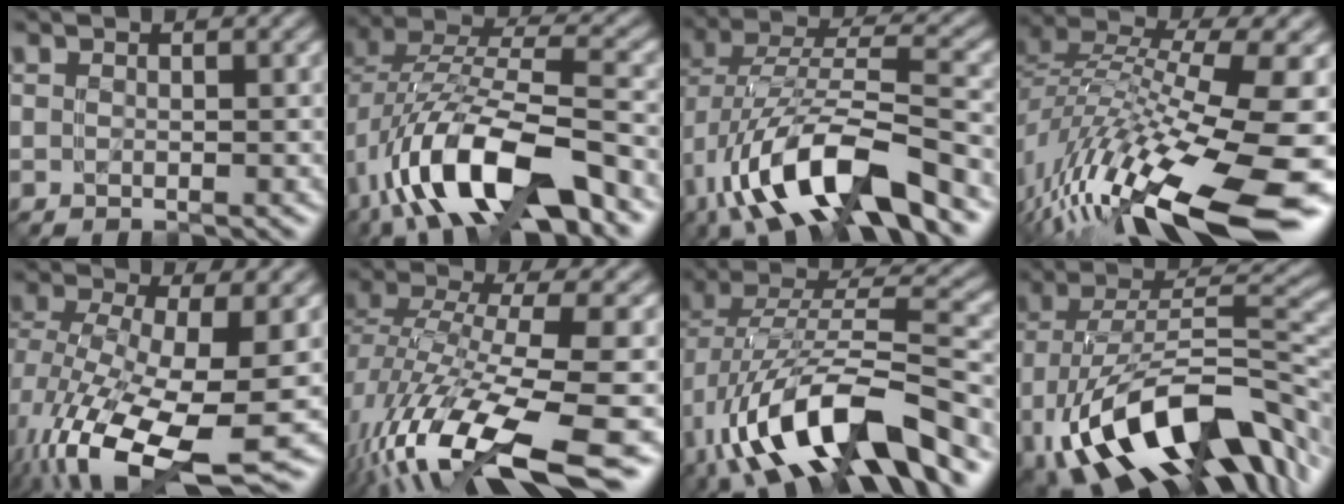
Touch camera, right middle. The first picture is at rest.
{"total": 13.4, "force": [-5.9, 5.1, 10.9], "torque": [-0.210, 0.003, -0.099]}
{"total": 11.7, "force": [-5.9, 4.0, 9.3], "torque": [-0.183, 0.002, -0.105]}
{"total": 15.2, "force": [-6.5, 4.5, 13.0], "torque": [-0.254, 0.011, -0.112]}
{"total": 12.1, "force": [-4.5, 5.2, 10.0], "torque": [-0.205, -0.033, -0.057]}
{"total": 12.2, "force": [-6.1, 3.2, 10.0], "torque": [-0.197, -0.007, -0.093]}
{"total": 12.9, "force": [-6.2, 4.9, 10.2], "torque": [-0.196, 0.000, -0.105]}
{"total": 15.1, "force": [-7.1, 7.1, 11.3], "torque": [-0.204, 0.014, -0.114]}